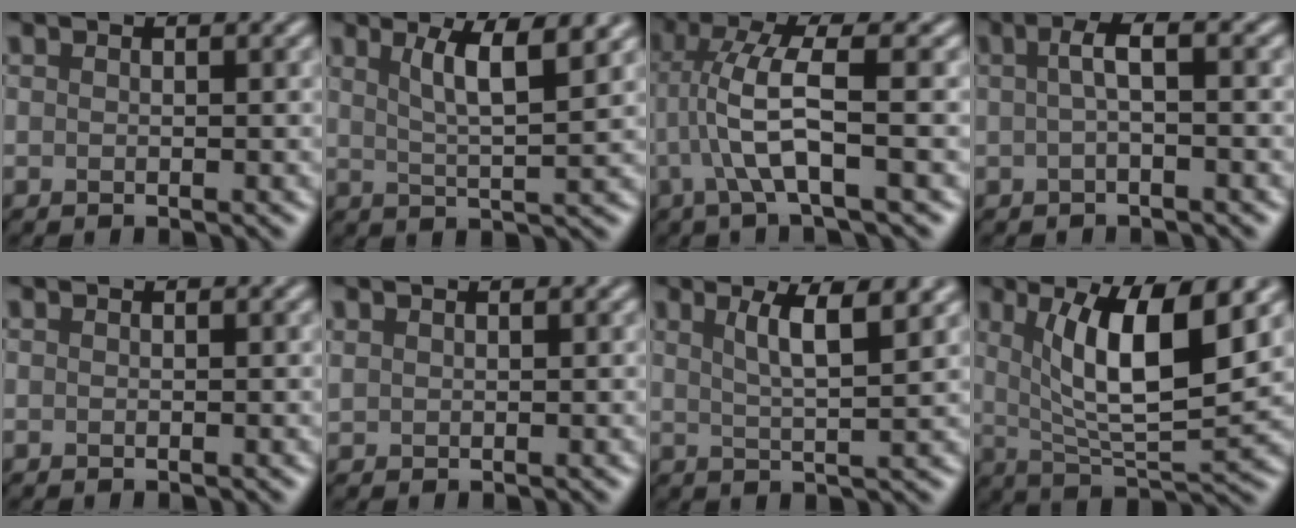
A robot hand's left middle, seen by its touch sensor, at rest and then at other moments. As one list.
[{"total": 4.6, "force": [2.4, 0.9, 3.9], "torque": [-0.063, -0.003, 0.040]}, {"total": 5.0, "force": [-0.6, 0.4, 4.9], "torque": [-0.108, 0.015, -0.013]}, {"total": 2.3, "force": [0.2, 0.5, 2.3], "torque": [-0.044, 0.008, 0.001]}, {"total": 0.0}, {"total": 0.9, "force": [0.8, 0.4, 0.2], "torque": [-0.008, 0.000, 0.019]}, {"total": 4.1, "force": [2.1, 0.9, 3.4], "torque": [-0.051, -0.001, 0.036]}, {"total": 8.6, "force": [2.7, 2.3, 7.8], "torque": [-0.132, -0.014, 0.052]}]